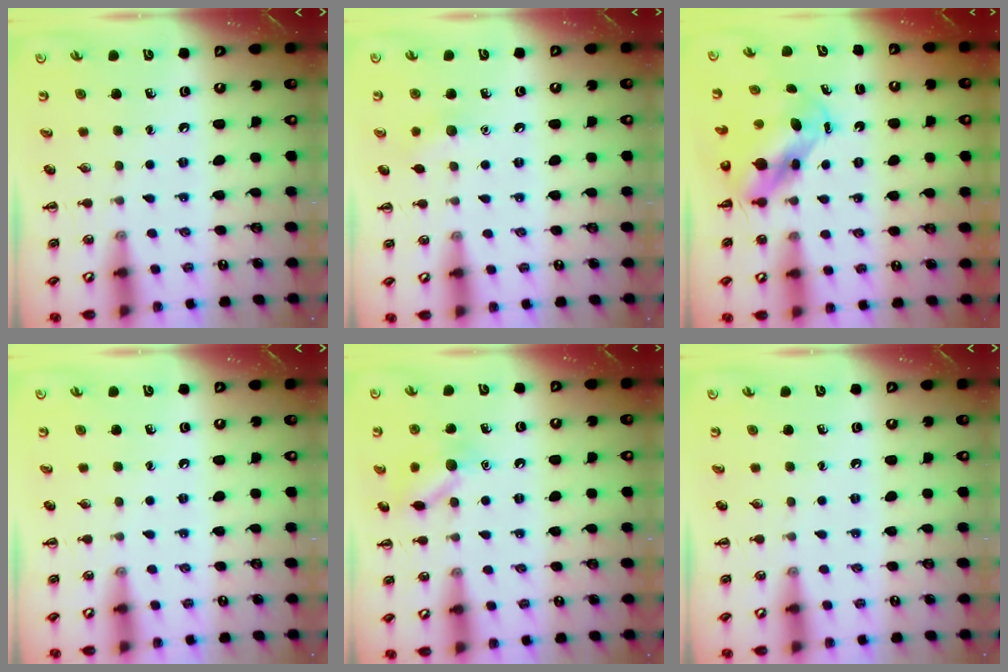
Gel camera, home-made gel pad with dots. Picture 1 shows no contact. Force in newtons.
{"total": 6.1, "press": 5.9, "slide": 1.4}
{"total": 5.4, "press": 5.2, "slide": 1.1}
{"total": 0.0}
{"total": 10.4, "press": 10.4, "slide": 0.5}
{"total": 0.0}